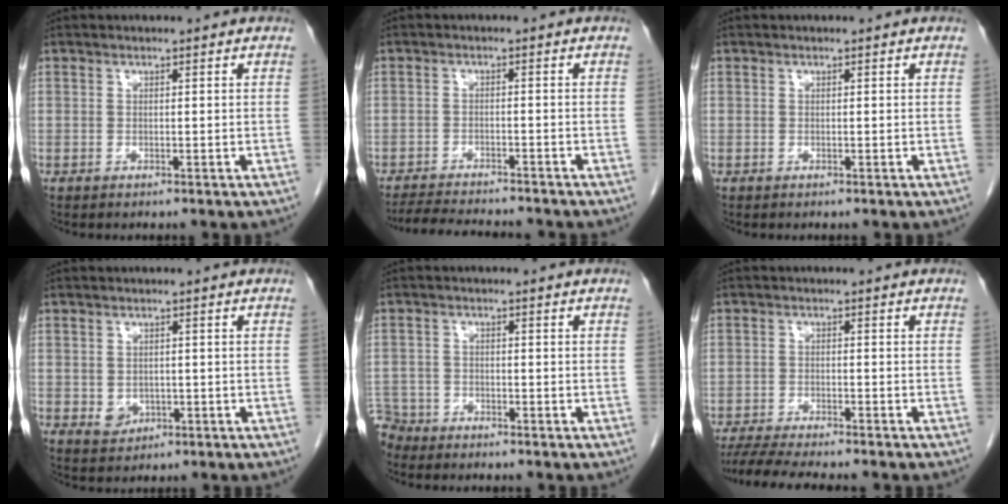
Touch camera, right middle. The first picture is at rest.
{"total": 9.4, "force": [-8.7, 1.0, 3.3], "torque": [-0.049, -0.008, -0.128]}
{"total": 0.0}
{"total": 2.5, "force": [-0.5, 2.1, 1.3], "torque": [-0.020, -0.001, 0.003]}
{"total": 4.3, "force": [-4.0, 1.6, -0.6], "torque": [0.016, -0.006, -0.079]}
{"total": 9.2, "force": [-8.1, 0.3, 4.2], "torque": [-0.063, -0.016, -0.128]}